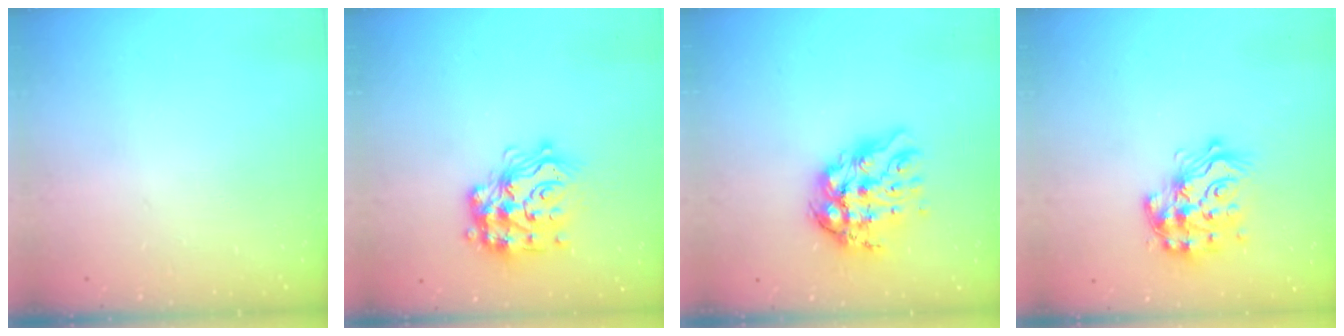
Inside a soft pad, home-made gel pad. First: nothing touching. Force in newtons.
{"total": 18.7, "press": 18.7, "slide": 1.1}
{"total": 13.5, "press": 13.5, "slide": 1.0}
{"total": 18.2, "press": 18.1, "slide": 1.0}